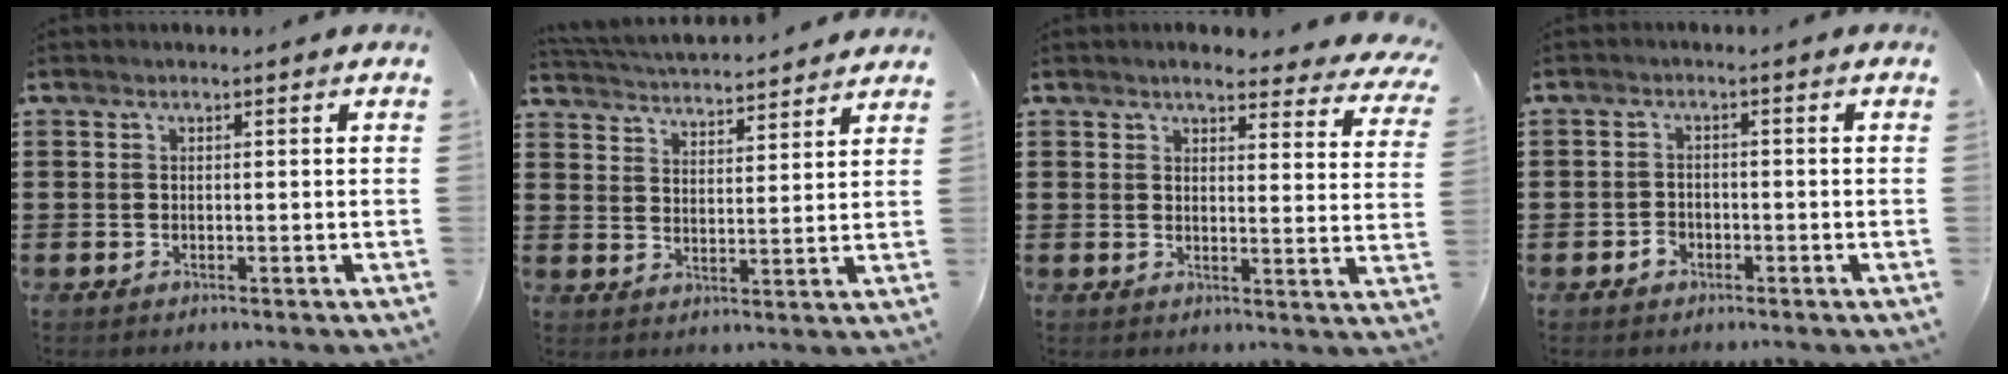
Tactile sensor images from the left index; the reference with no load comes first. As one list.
[{"total": 3.9, "force": [3.9, 0.0, 0.0], "torque": [-0.021, -0.026, 0.064]}, {"total": 4.4, "force": [4.0, 0.4, 1.8], "torque": [-0.042, -0.015, 0.068]}, {"total": 1.7, "force": [-1.1, 1.3, 0.5], "torque": [-0.014, 0.000, -0.023]}]